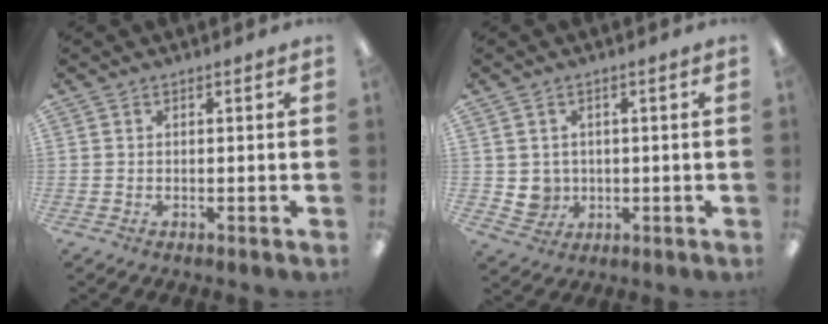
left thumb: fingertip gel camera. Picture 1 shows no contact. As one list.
[{"total": 4.1, "force": [0.9, 4.0, 0.7], "torque": [-0.015, 0.004, 0.020]}]